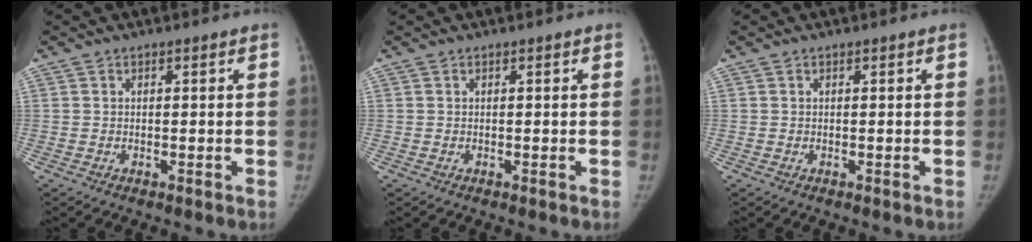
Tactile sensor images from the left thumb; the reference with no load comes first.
{"total": 0.0}
{"total": 0.0}